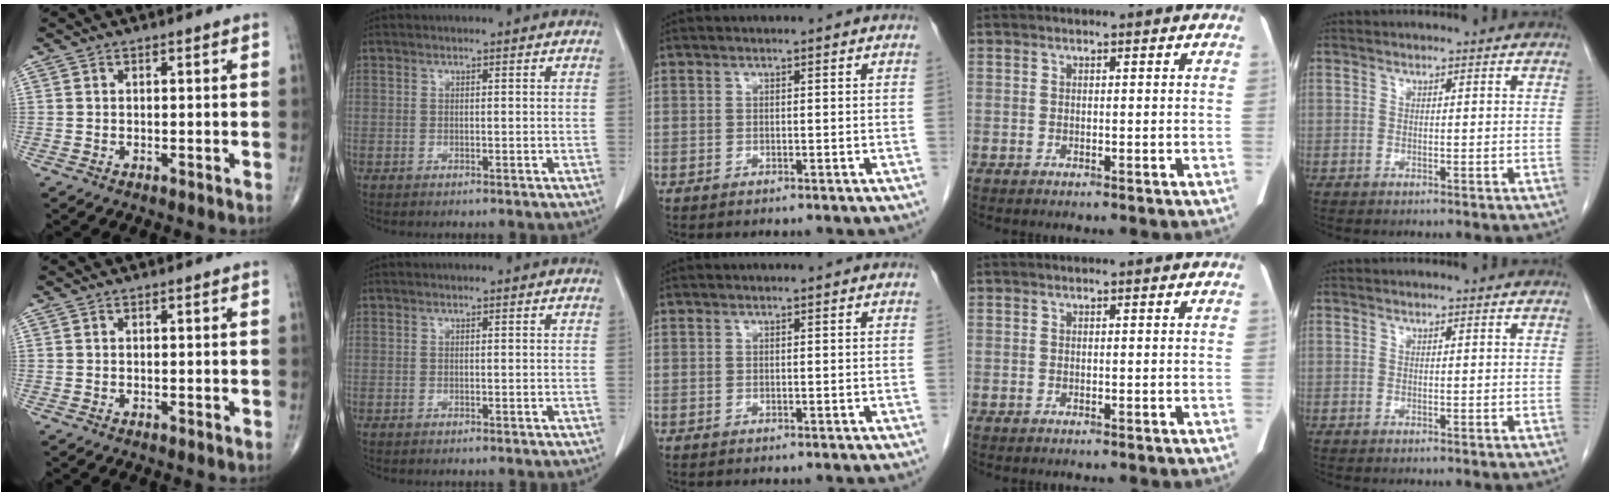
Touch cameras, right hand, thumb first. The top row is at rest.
{}